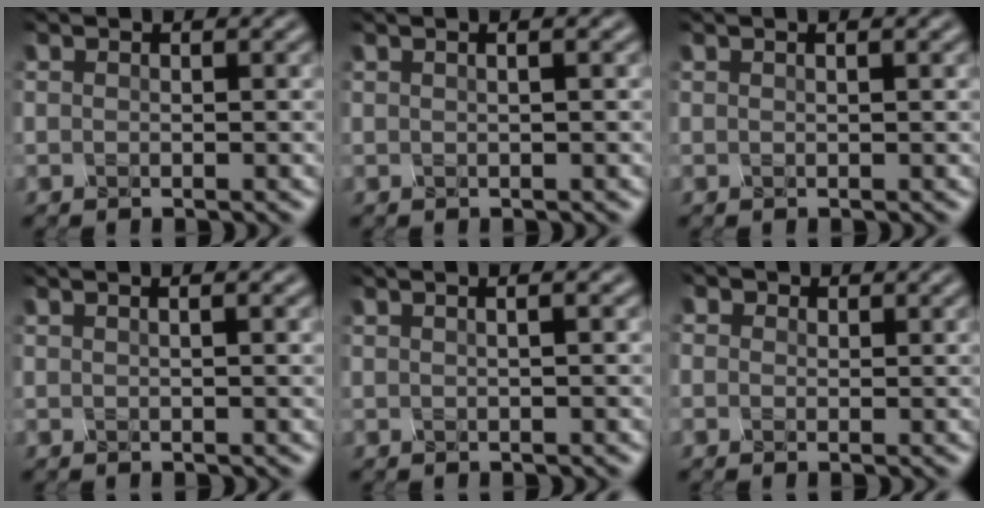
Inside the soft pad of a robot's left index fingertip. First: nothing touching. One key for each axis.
{"total": 3.4, "fx": 1.5, "fy": 1.7, "fz": 2.5, "tx": -0.016, "ty": 0.034, "tz": 0.006}
{"total": 2.0, "fx": 1.1, "fy": 0.9, "fz": 1.4, "tx": -0.008, "ty": 0.021, "tz": 0.007}
{"total": 3.5, "fx": 1.5, "fy": 1.6, "fz": 2.7, "tx": -0.017, "ty": 0.031, "tz": 0.008}
{"total": 3.7, "fx": 1.6, "fy": 1.9, "fz": 2.8, "tx": -0.018, "ty": 0.036, "tz": 0.006}
{"total": 1.2, "fx": -0.6, "fy": -0.1, "fz": -1.1, "tx": 0.013, "ty": -0.004, "tz": 0.006}